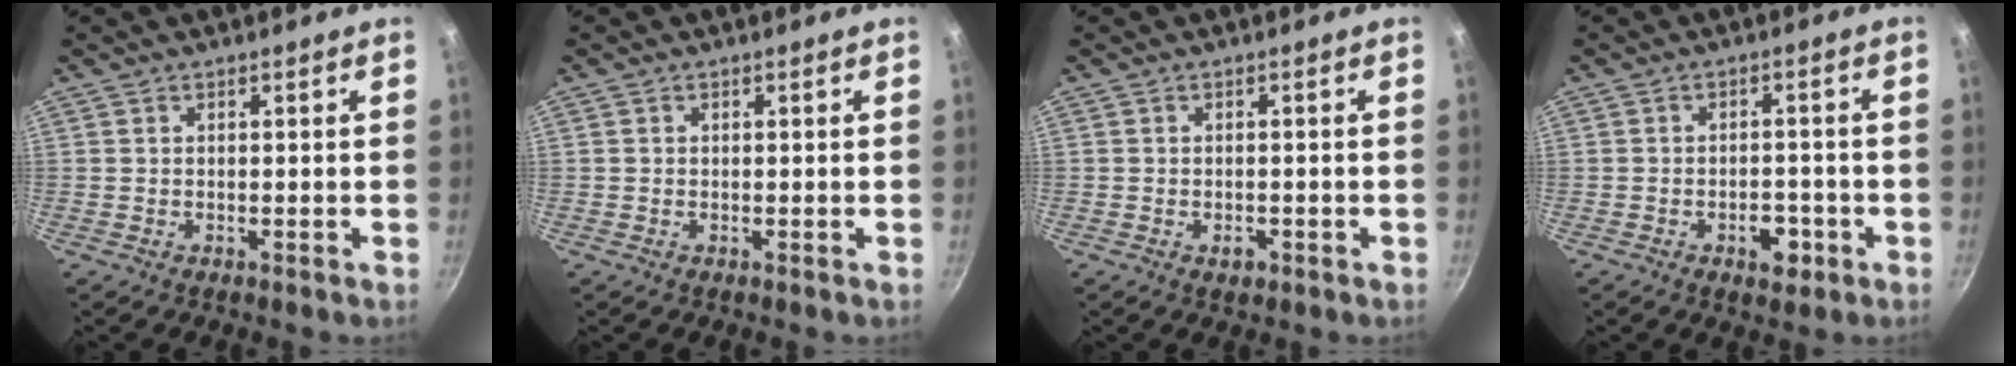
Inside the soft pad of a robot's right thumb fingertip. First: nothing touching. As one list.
[{"total": 0.0}, {"total": 2.0, "force": [-0.9, 1.1, 1.4], "torque": [-0.017, 0.006, -0.010]}, {"total": 4.9, "force": [-2.2, 2.9, 3.2], "torque": [-0.029, 0.015, -0.027]}]